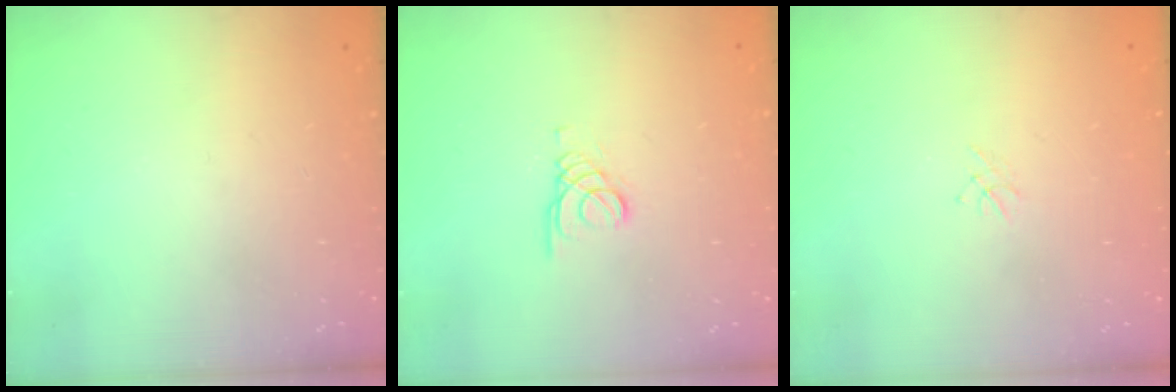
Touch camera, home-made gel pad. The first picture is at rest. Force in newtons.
{"total": 1.3, "press": 1.3, "slide": 0.1}
{"total": 1.5, "press": 1.4, "slide": 0.4}